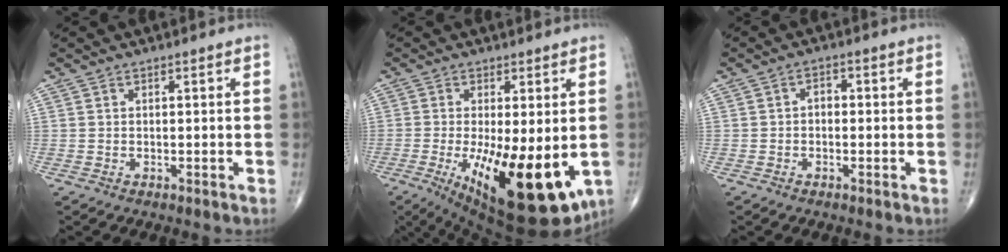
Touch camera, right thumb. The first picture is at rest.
{"total": 19.7, "force": [-4.6, 7.1, 17.8], "torque": [-0.249, -0.035, -0.045]}
{"total": 2.2, "force": [-0.2, 1.5, 1.6], "torque": [-0.014, 0.011, -0.008]}